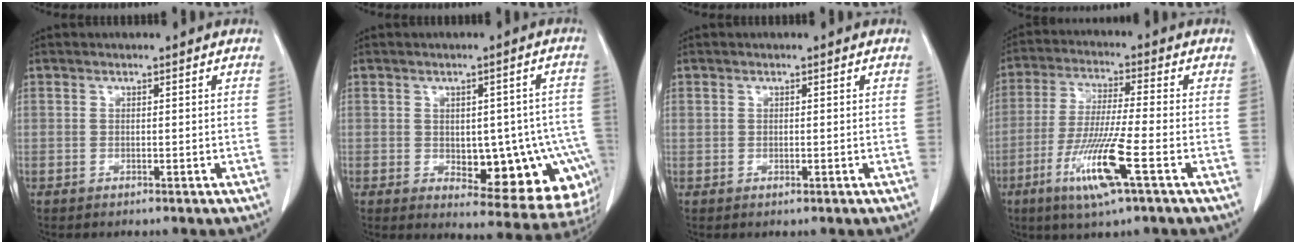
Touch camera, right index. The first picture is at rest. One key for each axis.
{"total": 16.0, "fx": -4.0, "fy": 7.3, "fz": 13.6, "tx": -0.100, "ty": 0.023, "tz": -0.028}
{"total": 0.6, "fx": 0.0, "fy": 0.4, "fz": 0.5, "tx": -0.012, "ty": -0.001, "tz": 0.004}
{"total": 11.3, "fx": -4.8, "fy": -0.1, "fz": 10.3, "tx": -0.207, "ty": -0.022, "tz": -0.093}